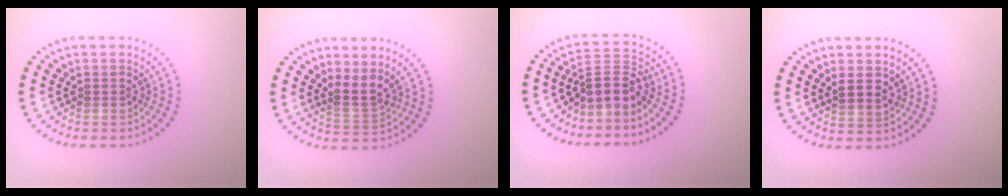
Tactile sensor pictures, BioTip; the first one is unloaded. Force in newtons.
{"total": 2.4, "press": 1.7, "slide": 1.7}
{"total": 3.2, "press": 2.4, "slide": 2.1}
{"total": 1.6, "press": 1.5, "slide": 0.5}